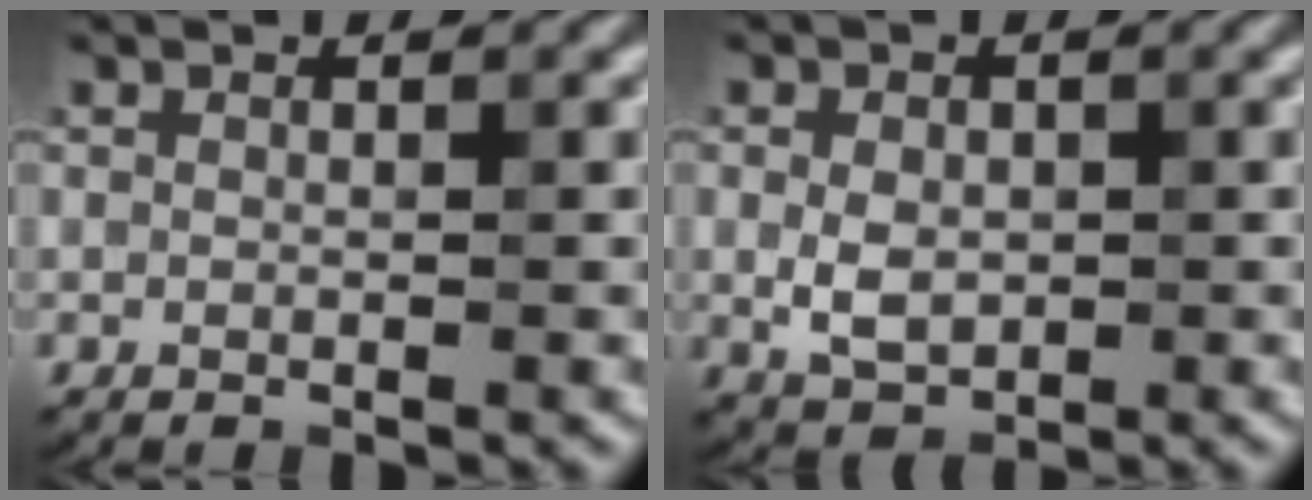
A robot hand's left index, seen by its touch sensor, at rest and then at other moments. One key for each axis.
{"total": 3.2, "fx": -0.2, "fy": 2.2, "fz": 2.3, "tx": -0.049, "ty": -0.001, "tz": -0.002}